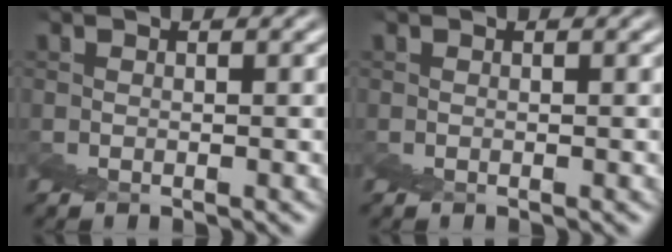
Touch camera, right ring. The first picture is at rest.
{"total": 0.0}